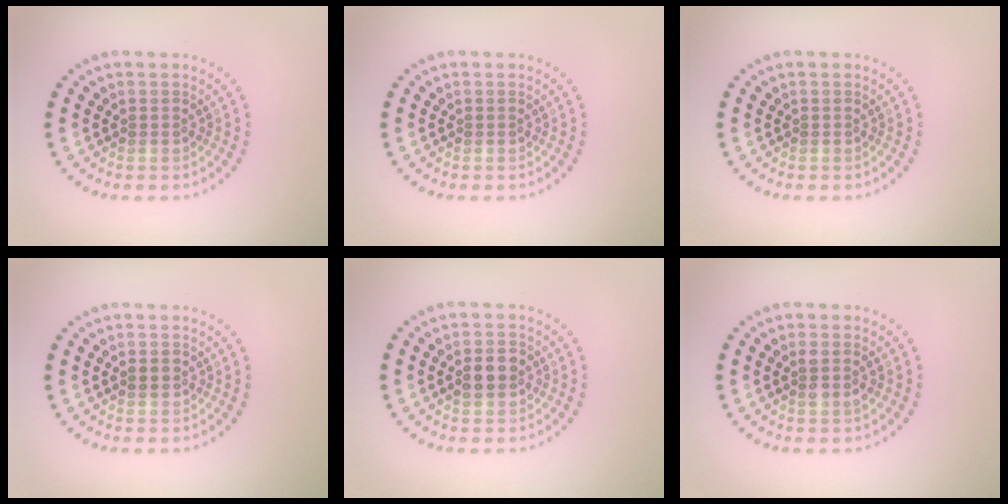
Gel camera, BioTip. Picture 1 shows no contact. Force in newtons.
{"total": 0.0}
{"total": 0.0}
{"total": 1.3, "press": 1.3, "slide": 0.1}
{"total": 2.8, "press": 2.8, "slide": 0.1}
{"total": 1.5, "press": 1.4, "slide": 0.5}